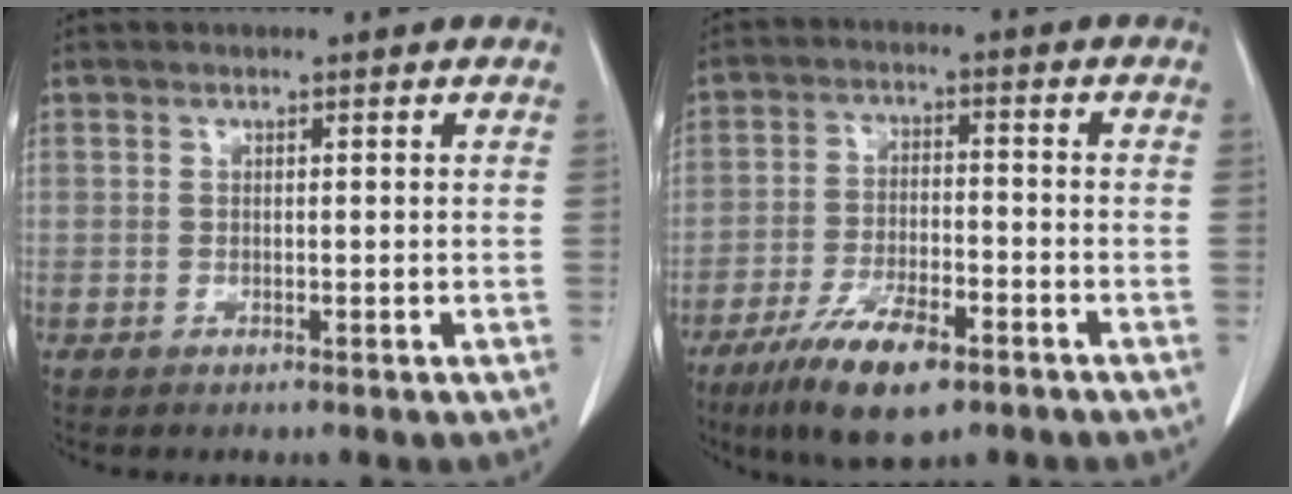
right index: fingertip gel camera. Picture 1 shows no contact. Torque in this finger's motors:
{"motor_torque": [1.08, -1.05, 0.42, 0.11]}